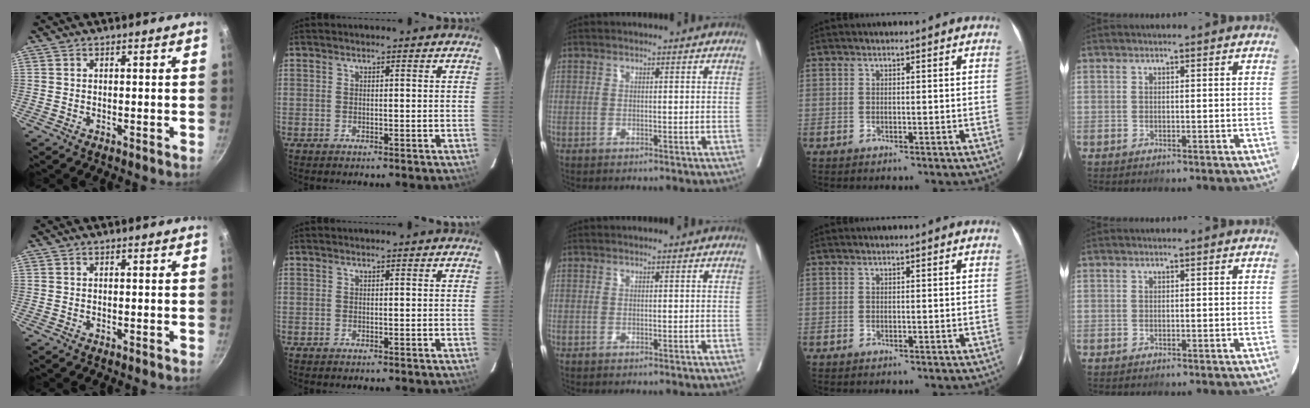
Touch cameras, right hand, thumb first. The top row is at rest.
{}